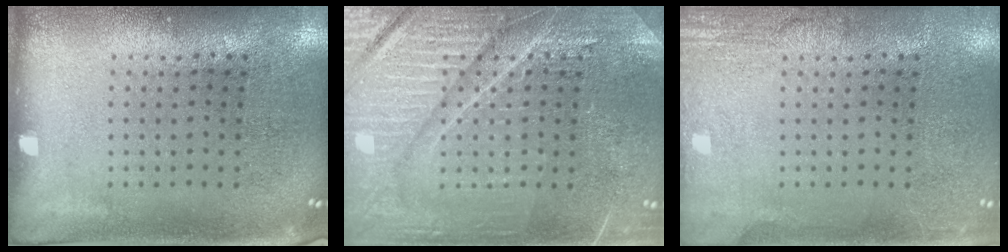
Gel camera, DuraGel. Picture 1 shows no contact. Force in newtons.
{"total": 4.3, "press": 4.2, "slide": 0.6}
{"total": 2.6, "press": 2.6, "slide": 0.3}